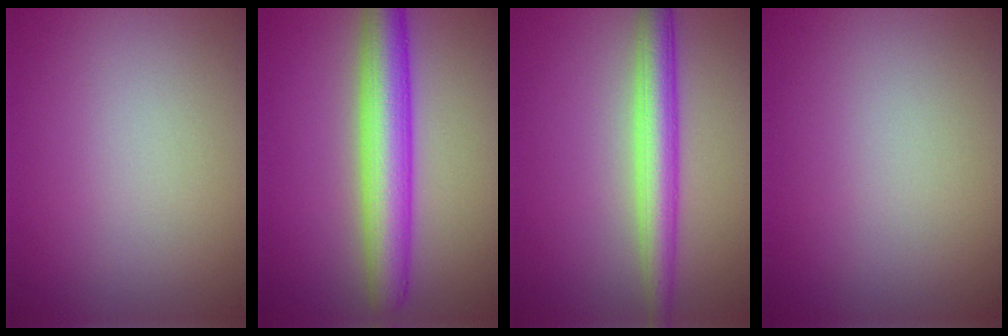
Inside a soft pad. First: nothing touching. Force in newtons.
{"total": 6.6, "press": 6.6, "slide": 0.1}
{"total": 4.3, "press": 4.3, "slide": 0.0}
{"total": 0.0}